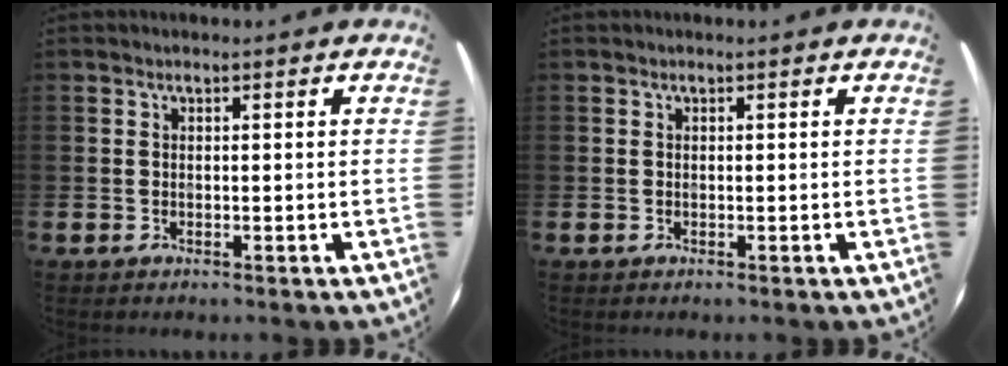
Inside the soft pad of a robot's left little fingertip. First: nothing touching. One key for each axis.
{"total": 0.0}